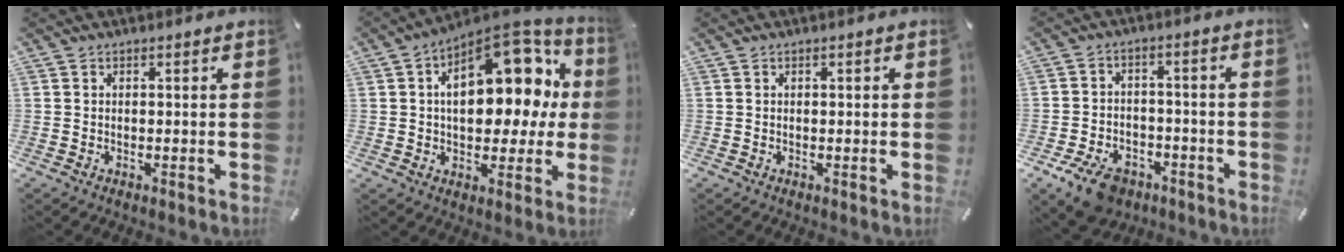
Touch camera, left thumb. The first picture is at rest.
{"total": 20.2, "force": [5.6, 11.9, 15.3], "torque": [-0.196, -0.036, 0.094]}
{"total": 0.0}
{"total": 9.1, "force": [-5.9, 5.4, 4.4], "torque": [-0.081, 0.035, -0.103]}